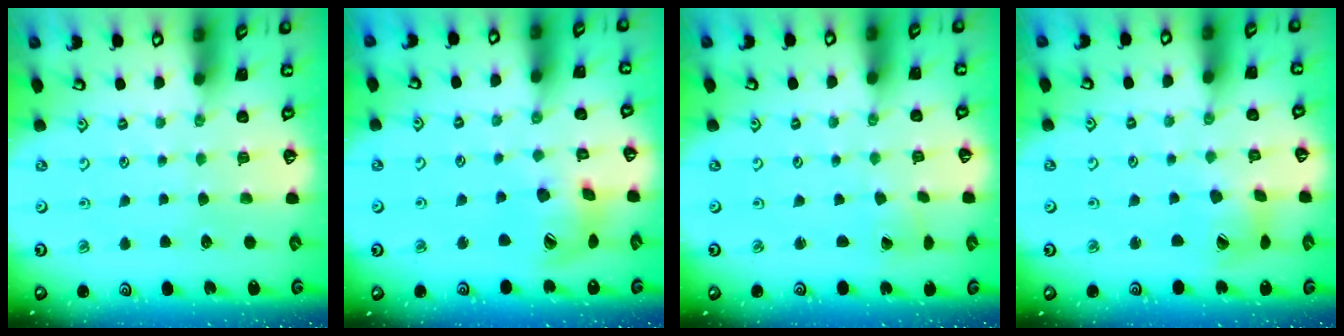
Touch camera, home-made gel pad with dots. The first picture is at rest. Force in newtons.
{"total": 13.4, "press": 13.3, "slide": 1.8}
{"total": 0.7, "press": 0.7, "slide": 0.1}
{"total": 7.5, "press": 7.5, "slide": 0.9}